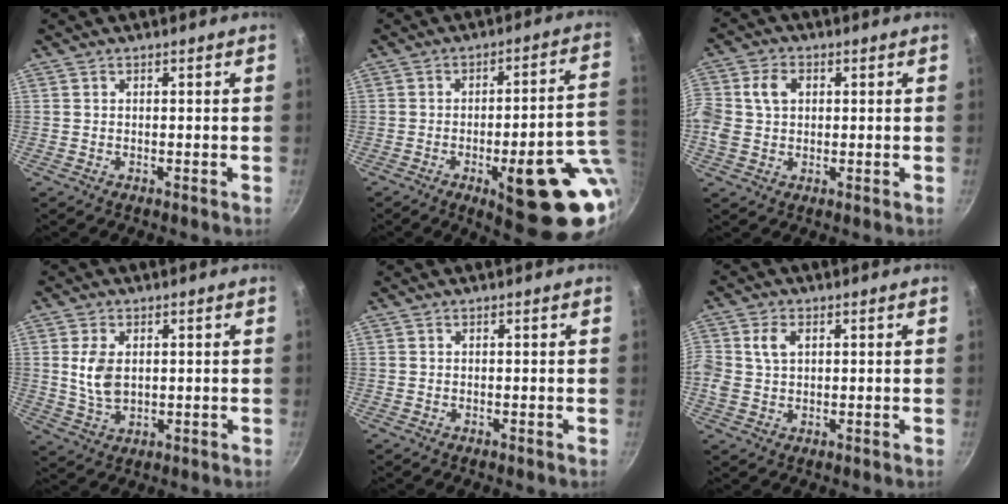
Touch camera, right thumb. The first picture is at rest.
{"total": 19.9, "force": [-5.6, 5.9, 18.2], "torque": [-0.192, 0.015, -0.067]}
{"total": 7.7, "force": [1.1, 5.9, 4.8], "torque": [-0.092, 0.014, 0.011]}
{"total": 6.6, "force": [1.1, 4.1, 5.0], "torque": [-0.095, -0.007, 0.026]}
{"total": 0.0}
{"total": 5.0, "force": [1.2, 3.6, 3.4], "torque": [-0.062, 0.004, 0.020]}